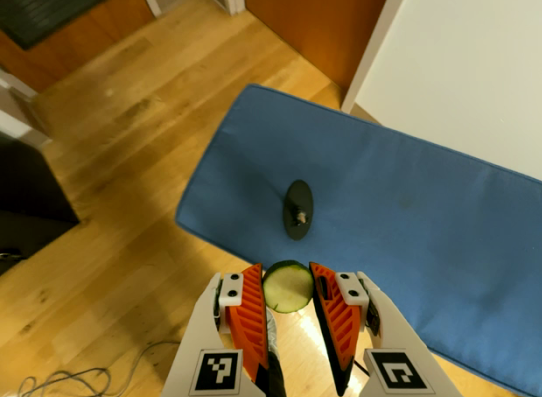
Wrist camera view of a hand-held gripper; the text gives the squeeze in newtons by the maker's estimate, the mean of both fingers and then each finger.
{"total": 9.5, "left": 9.7, "right": 9.3}